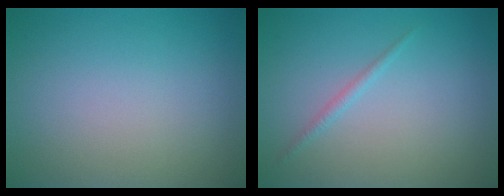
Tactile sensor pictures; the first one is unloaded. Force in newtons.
{"total": 0.8, "press": 0.8, "slide": 0.1}